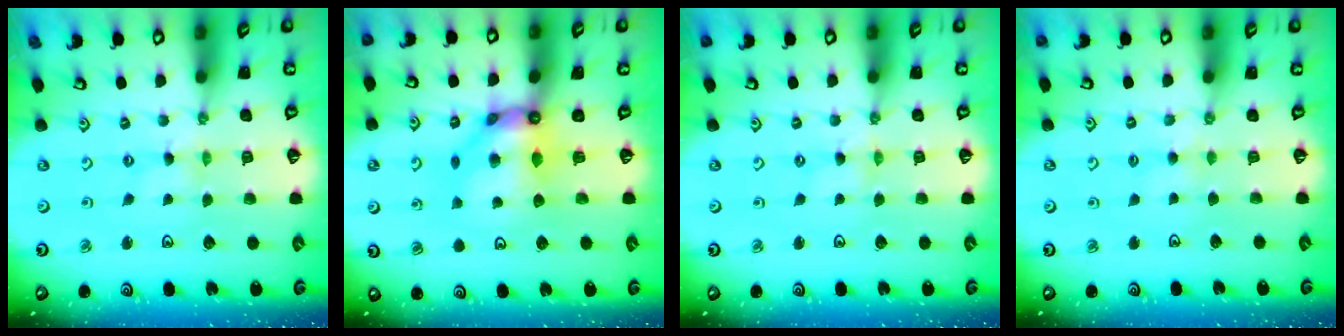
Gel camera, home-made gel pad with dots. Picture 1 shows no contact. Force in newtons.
{"total": 10.3, "press": 10.2, "slide": 1.3}
{"total": 1.7, "press": 1.7, "slide": 0.2}
{"total": 3.2, "press": 3.2, "slide": 0.4}